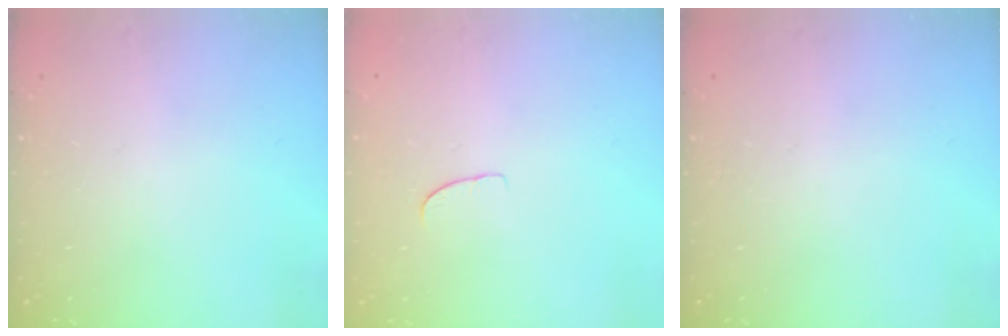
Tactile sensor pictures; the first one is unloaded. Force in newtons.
{"total": 5.4, "press": 5.4, "slide": 0.3}
{"total": 0.0}